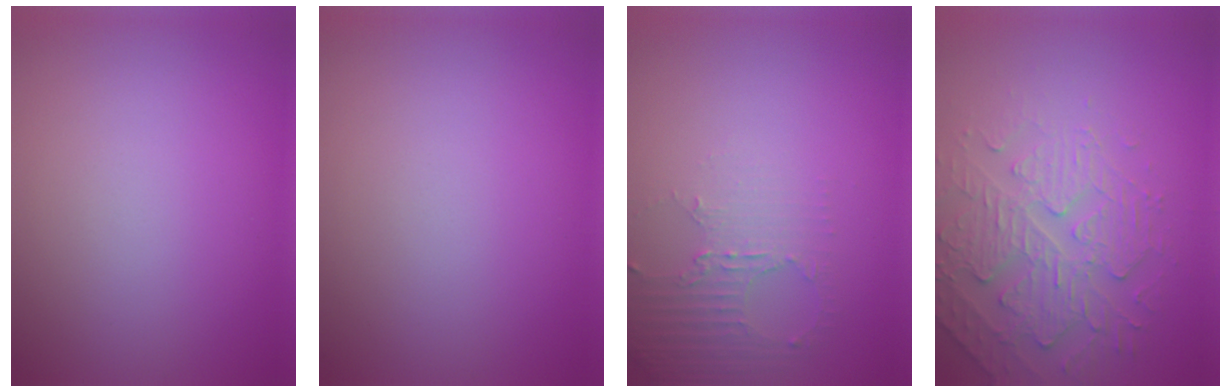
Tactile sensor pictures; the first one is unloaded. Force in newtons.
{"total": 0.0}
{"total": 2.6, "press": 2.0, "slide": 1.7}
{"total": 4.8, "press": 3.6, "slide": 3.2}